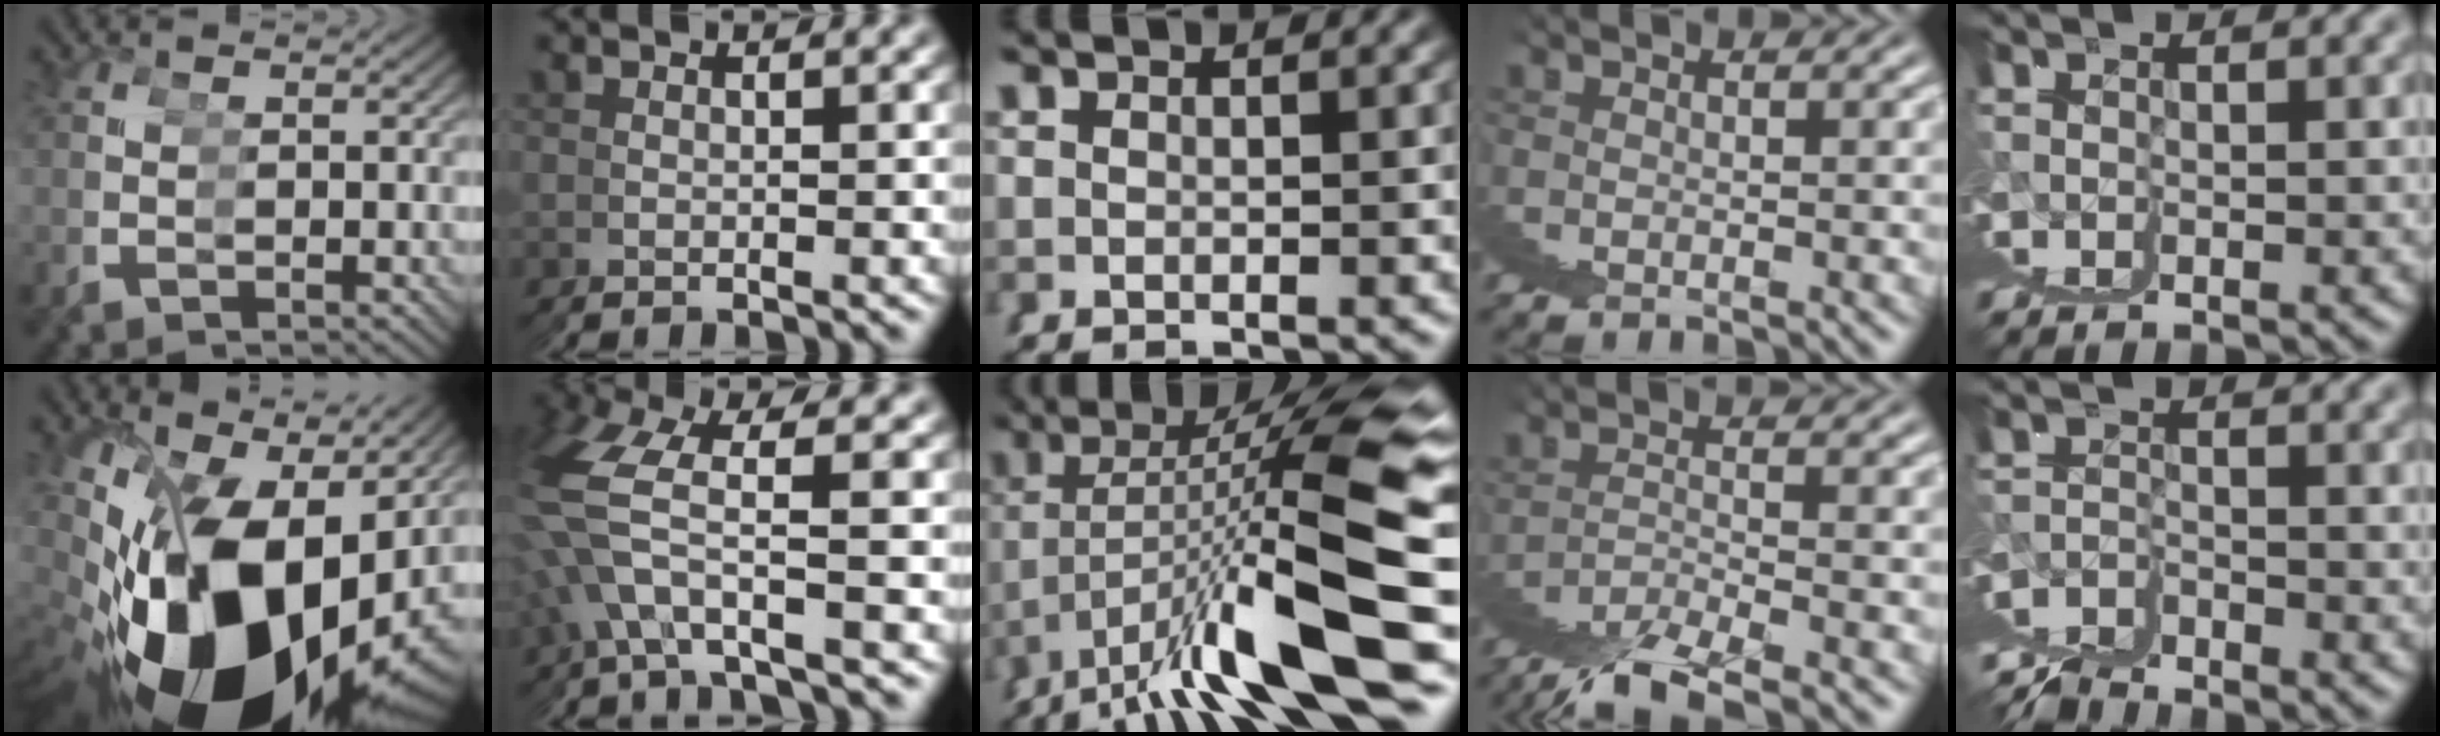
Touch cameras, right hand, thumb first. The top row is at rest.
{"thumb": {"total": 20.5, "force": [-2.1, 12.2, 16.4], "torque": [-0.336, -0.021, -0.005]}, "index": {"total": 2.8, "force": [1.5, 1.3, 1.9], "torque": [-0.082, 0.009, 0.028]}, "middle": {"total": 12.7, "force": [-0.3, 3.3, 12.3], "torque": [-0.182, 0.003, 0.006]}, "ring": {"total": 2.7, "force": [-0.9, -1.2, 2.2], "torque": [-0.032, 0.012, -0.021]}, "little": {"total": 4.5, "force": [0.8, -4.2, 1.5], "torque": [0.003, 0.021, 0.020]}}